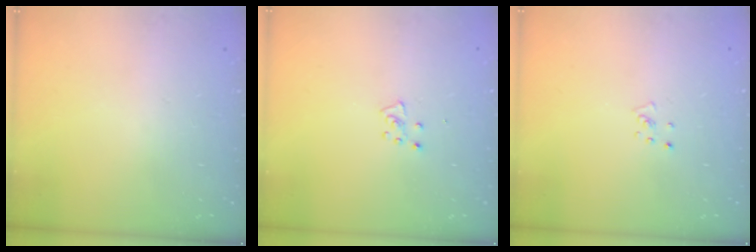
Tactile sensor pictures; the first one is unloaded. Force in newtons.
{"total": 4.6, "press": 4.6, "slide": 0.5}
{"total": 2.2, "press": 2.2, "slide": 0.2}